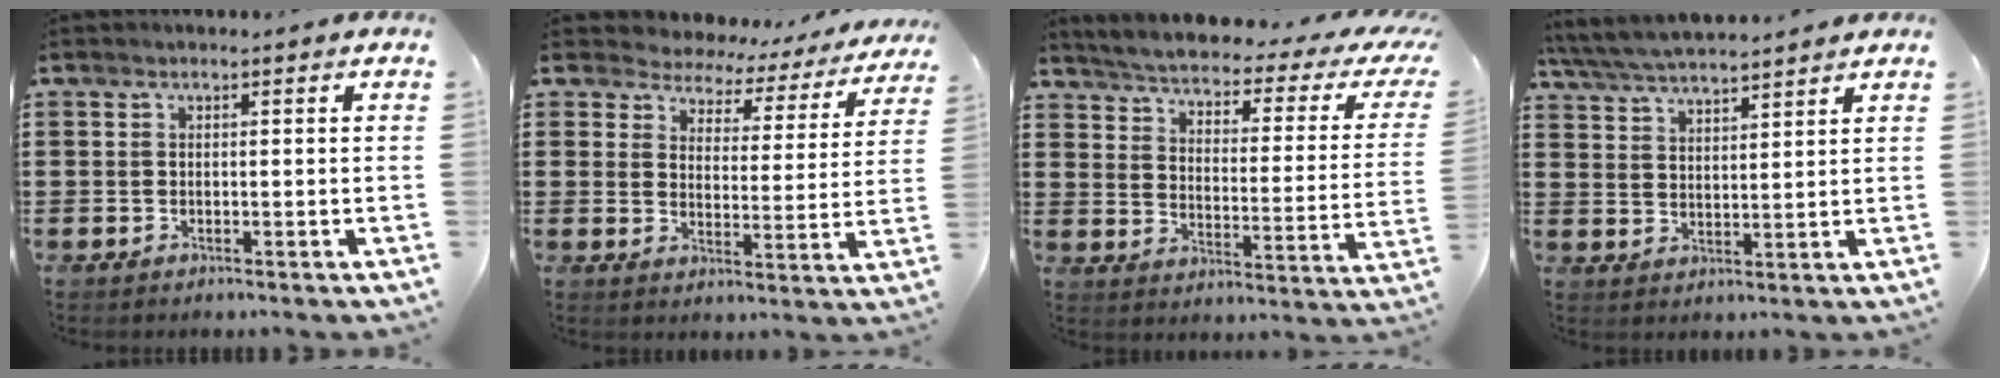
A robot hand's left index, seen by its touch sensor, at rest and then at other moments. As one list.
[{"total": 3.5, "force": [3.3, 1.3, -0.1], "torque": [-0.023, -0.026, 0.050]}, {"total": 2.5, "force": [1.7, -0.2, 1.7], "torque": [-0.048, -0.027, 0.018]}, {"total": 4.9, "force": [4.7, 0.1, 1.4], "torque": [-0.044, -0.020, 0.084]}]